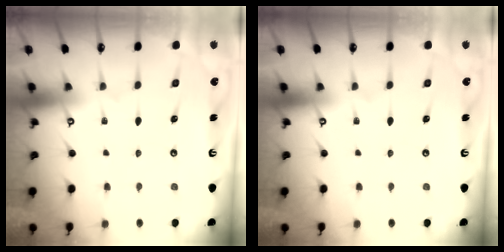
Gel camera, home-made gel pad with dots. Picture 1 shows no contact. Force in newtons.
{"total": 0.0}